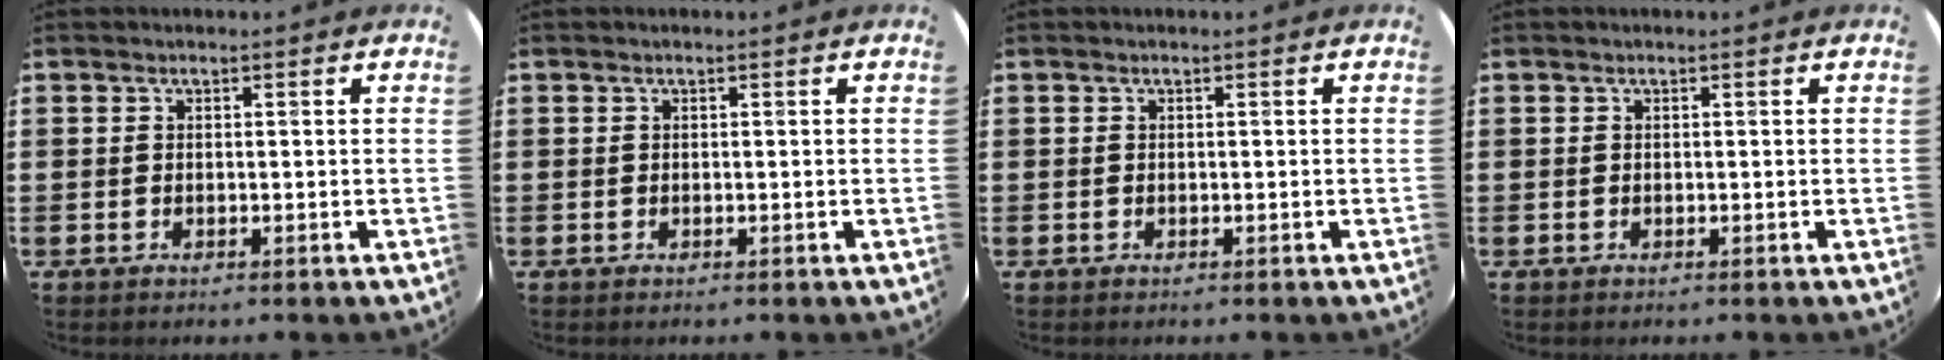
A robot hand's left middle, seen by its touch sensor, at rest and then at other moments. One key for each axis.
{"total": 0.0}
{"total": 0.0}
{"total": 0.0}